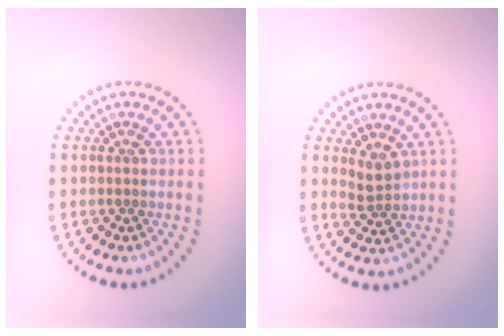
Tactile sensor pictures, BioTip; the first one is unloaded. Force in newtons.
{"total": 1.6, "press": 1.4, "slide": 0.8}